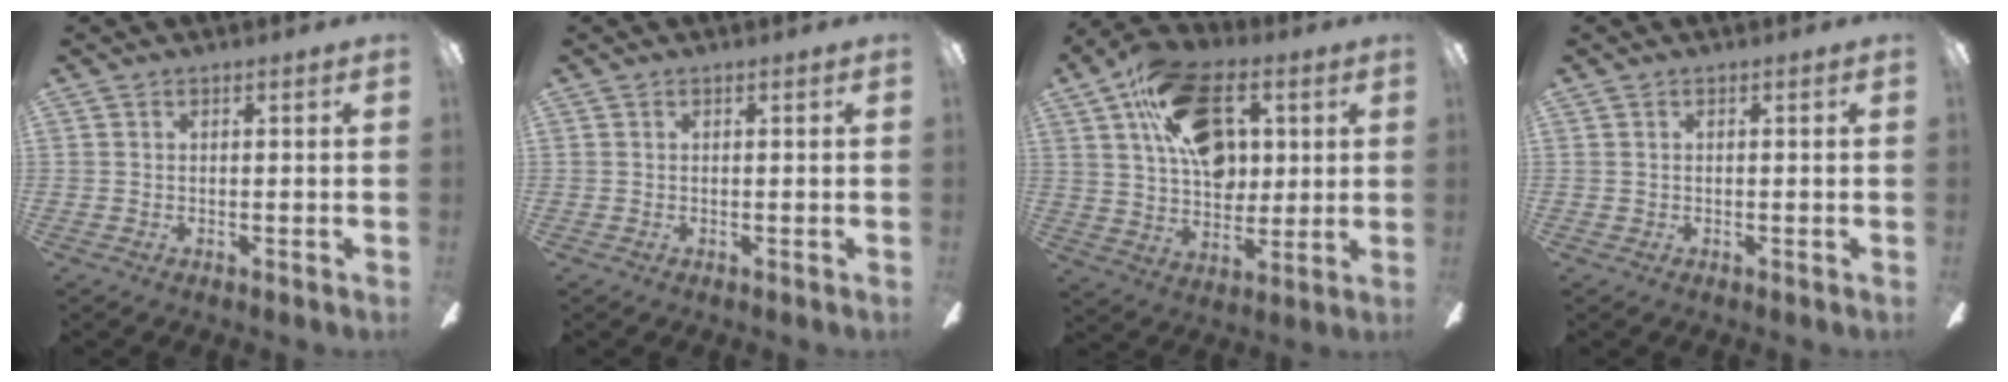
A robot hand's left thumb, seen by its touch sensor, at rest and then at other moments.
{"total": 0.0}
{"total": 21.1, "force": [8.1, 13.7, 13.9], "torque": [-0.210, -0.007, 0.150]}
{"total": 0.0}